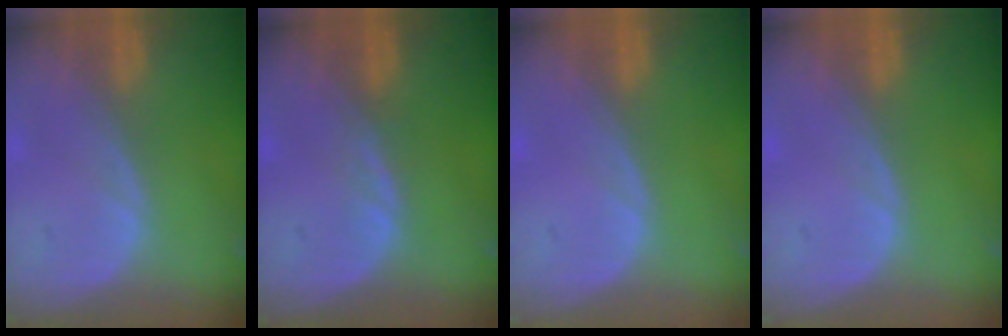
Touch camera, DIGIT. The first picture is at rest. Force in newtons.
{"total": 1.1, "press": 1.0, "slide": 0.2}
{"total": 0.0}
{"total": 0.0}